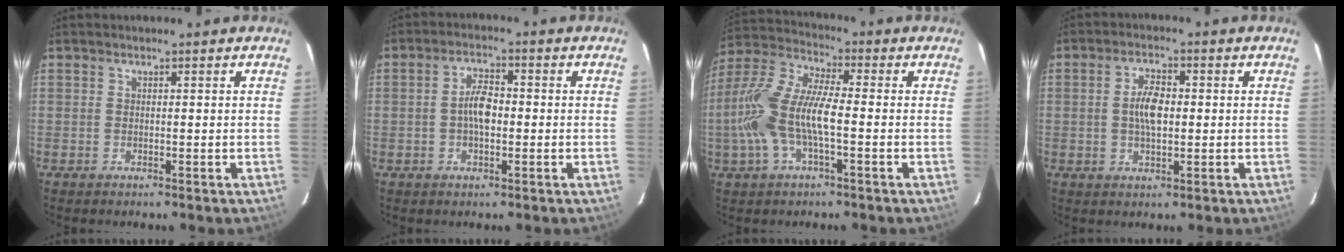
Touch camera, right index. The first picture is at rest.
{"total": 4.7, "force": [-0.5, 2.2, 4.1], "torque": [-0.079, 0.010, -0.009]}
{"total": 13.6, "force": [-2.5, 4.2, 12.7], "torque": [-0.271, 0.004, -0.049]}
{"total": 5.3, "force": [0.1, 2.5, 4.7], "torque": [-0.090, 0.007, 0.003]}